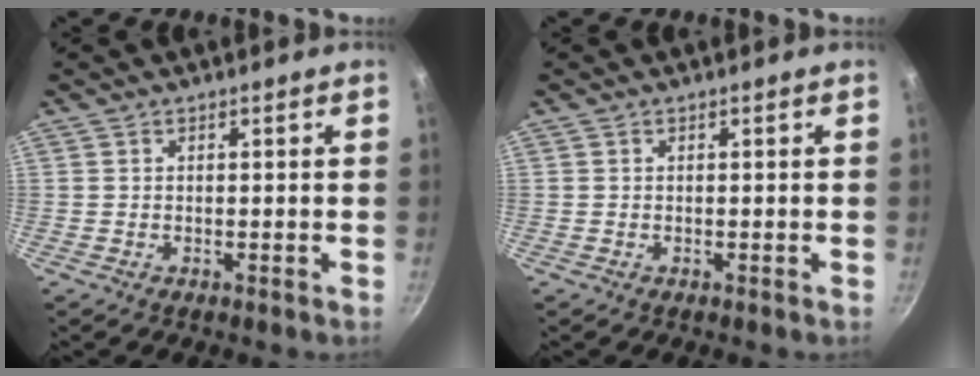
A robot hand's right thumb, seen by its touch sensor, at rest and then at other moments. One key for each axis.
{"total": 0.0}